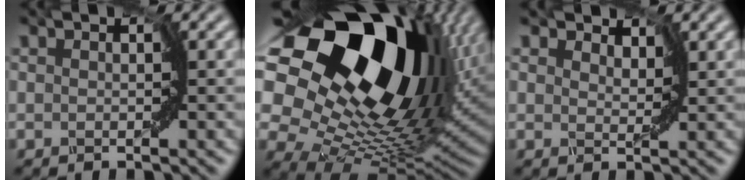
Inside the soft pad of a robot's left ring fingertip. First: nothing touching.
{"total": 20.1, "force": [6.8, 12.5, 14.2], "torque": [-0.285, 0.004, 0.138]}
{"total": 2.6, "force": [2.2, 1.2, 0.9], "torque": [-0.025, 0.003, 0.020]}